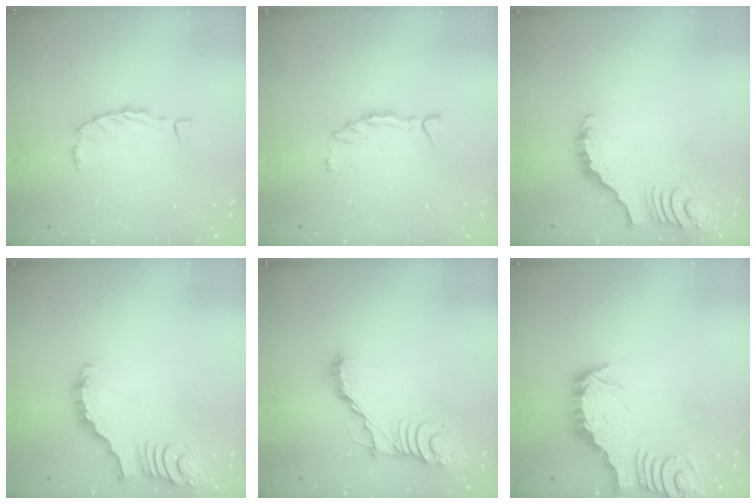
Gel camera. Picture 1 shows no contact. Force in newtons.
{"total": 1.7, "press": 1.6, "slide": 0.4}
{"total": 3.8, "press": 3.7, "slide": 0.7}
{"total": 2.2, "press": 2.2, "slide": 0.4}
{"total": 12.4, "press": 12.4, "slide": 0.3}
{"total": 2.9, "press": 2.9, "slide": 0.3}